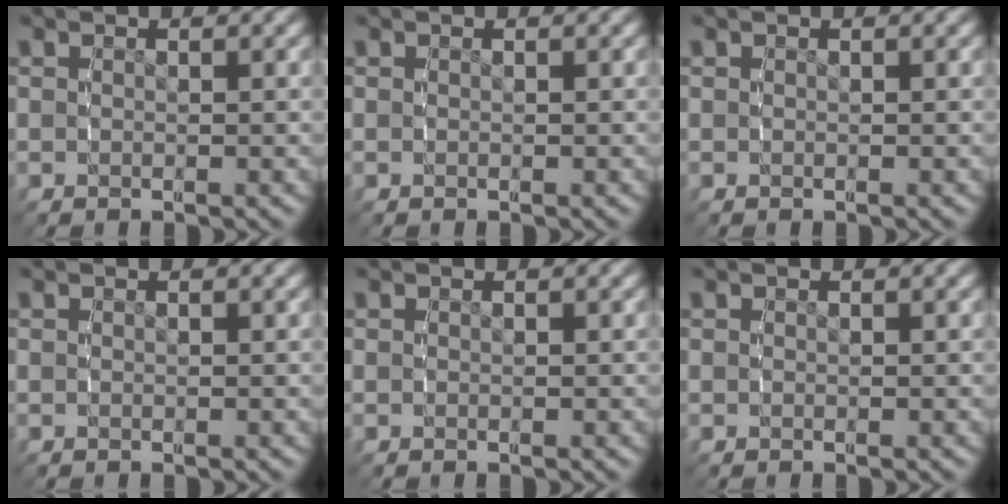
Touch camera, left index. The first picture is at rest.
{"total": 0.0}
{"total": 0.0}
{"total": 0.0}
{"total": 0.0}
{"total": 0.0}